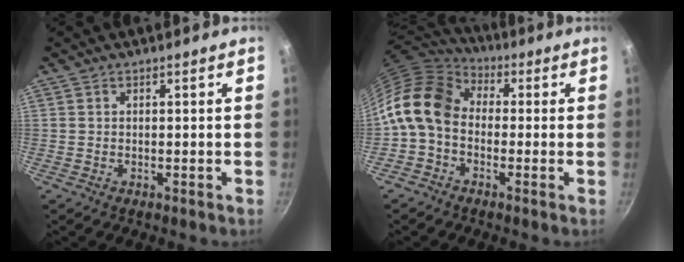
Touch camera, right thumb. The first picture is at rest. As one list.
[{"total": 13.3, "force": [-0.9, 9.9, 8.8], "torque": [-0.154, 0.039, -0.041]}]